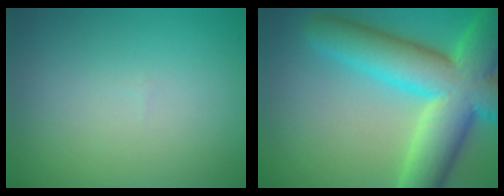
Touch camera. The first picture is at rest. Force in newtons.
{"total": 11.7, "press": 11.7, "slide": 0.7}